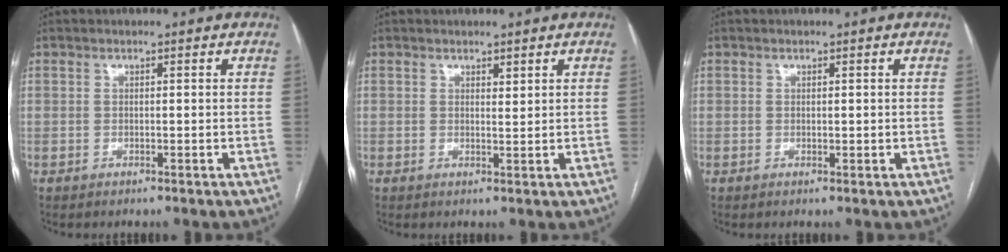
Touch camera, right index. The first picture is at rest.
{"total": 1.1, "force": [0.8, 0.3, 0.6], "torque": [-0.009, -0.006, 0.013]}
{"total": 0.5, "force": [0.2, 0.4, 0.4], "torque": [-0.004, -0.001, 0.004]}